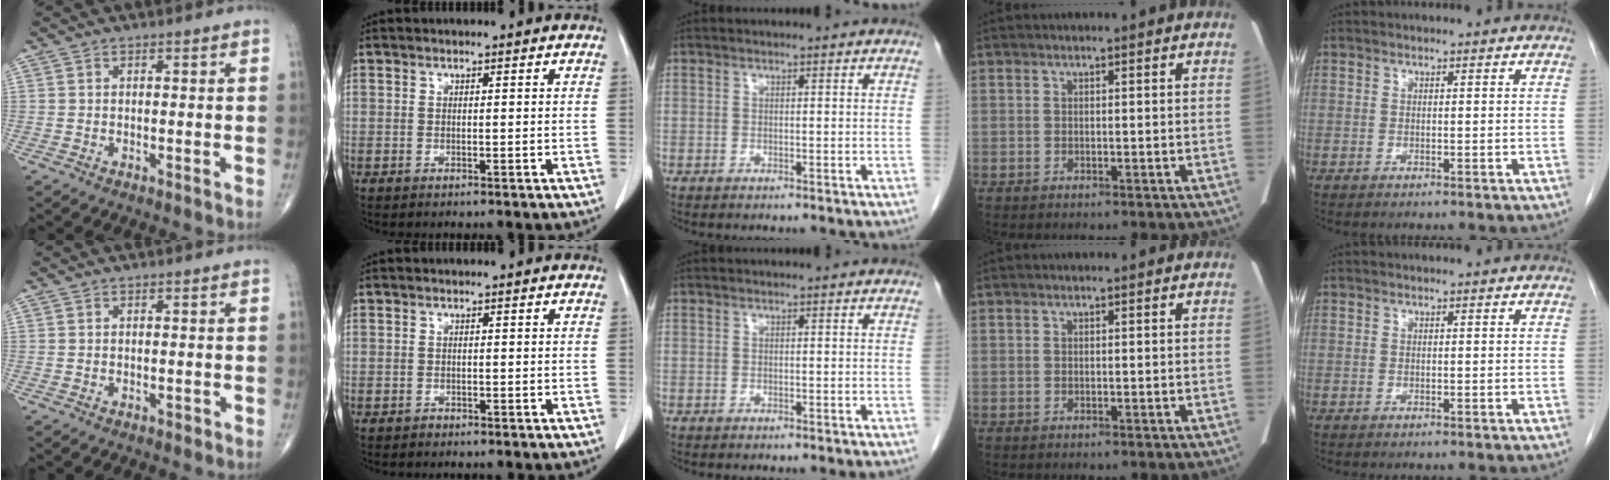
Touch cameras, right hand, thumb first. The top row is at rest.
{"thumb": {"total": 0.6, "force": [-0.4, 0.3, 0.3], "torque": [-0.005, 0.001, -0.008]}, "index": {"total": 0.5, "force": [-0.4, 0.4, -0.1], "torque": [-0.002, 0.001, -0.008]}}